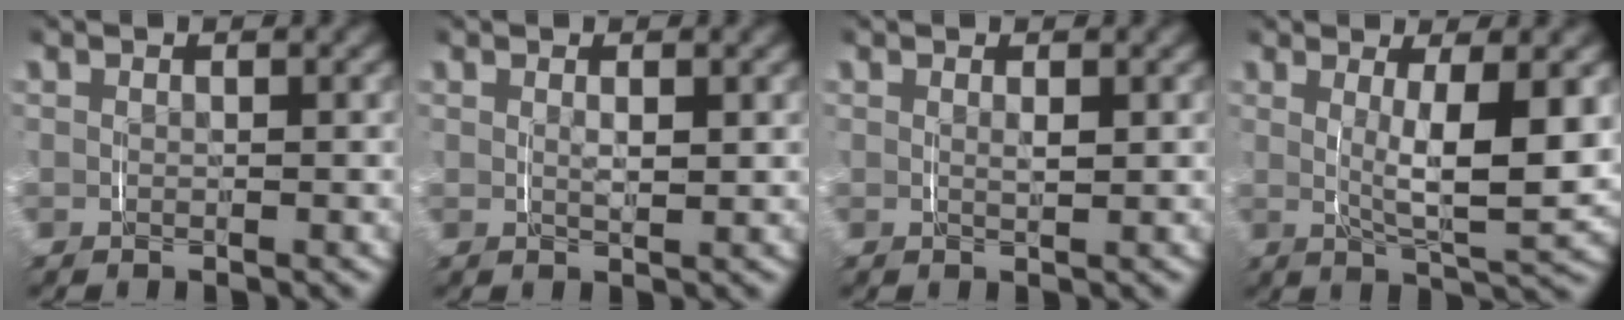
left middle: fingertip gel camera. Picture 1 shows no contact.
{"total": 1.2, "force": [0.6, 0.2, 1.0], "torque": [-0.020, -0.007, 0.014]}
{"total": 0.8, "force": [0.5, -0.1, 0.6], "torque": [-0.012, -0.005, 0.011]}
{"total": 6.6, "force": [1.1, 1.6, 6.3], "torque": [-0.096, -0.013, 0.024]}